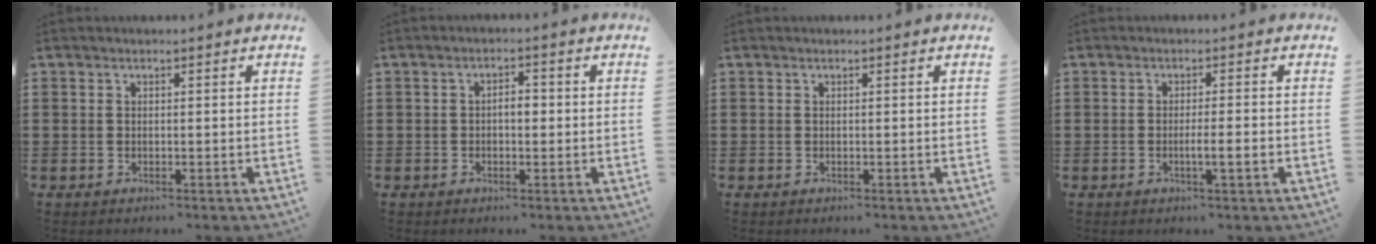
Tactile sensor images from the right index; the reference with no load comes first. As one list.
[{"total": 2.4, "force": [-0.3, 1.2, 2.1], "torque": [-0.041, 0.006, -0.007]}, {"total": 0.0}, {"total": 2.6, "force": [-0.9, -0.1, 2.4], "torque": [-0.040, -0.004, -0.018]}]